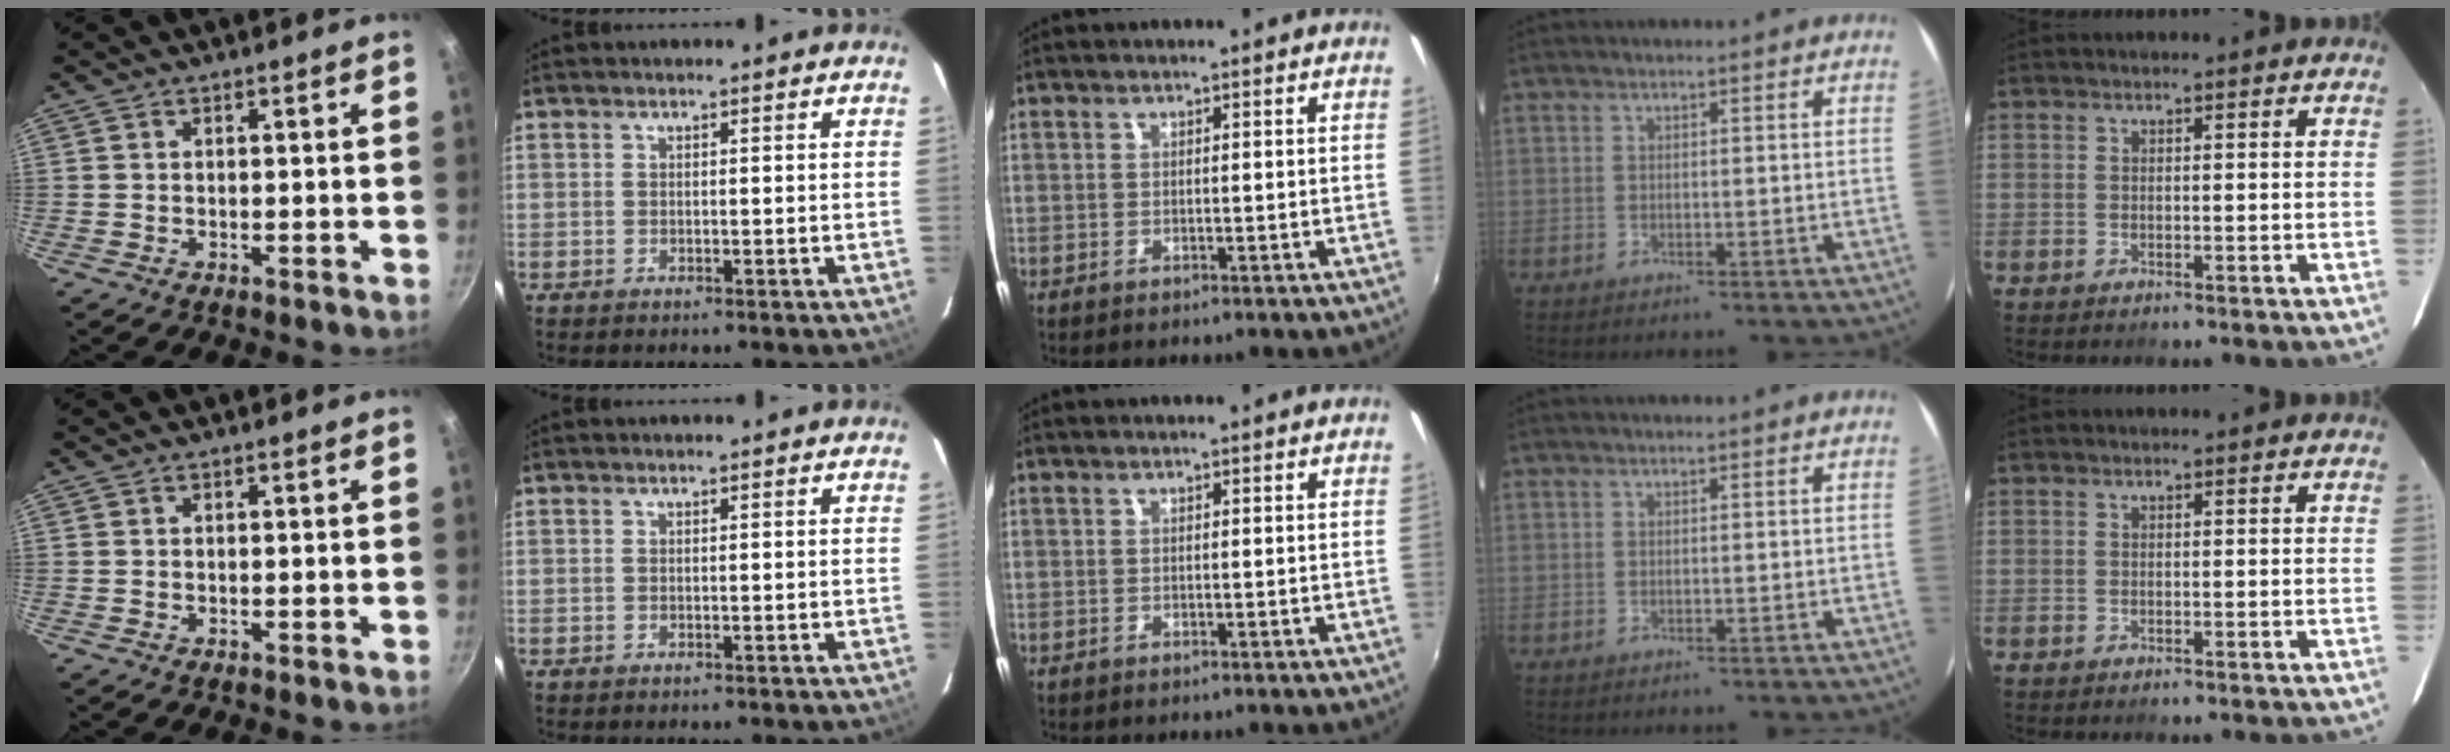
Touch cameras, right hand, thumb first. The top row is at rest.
{}